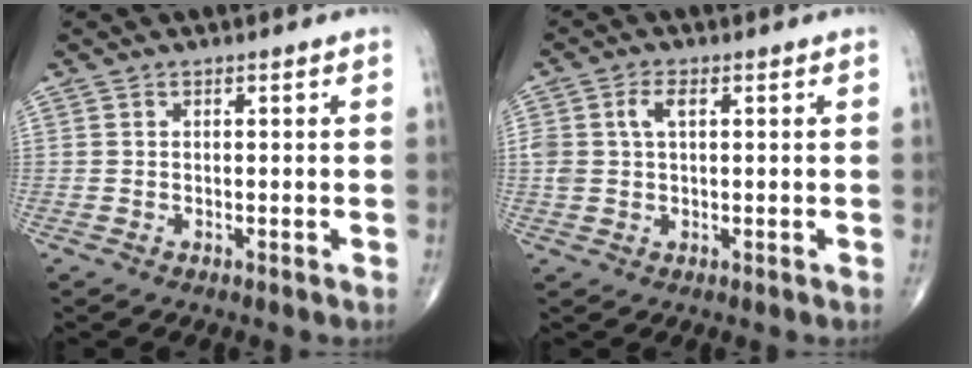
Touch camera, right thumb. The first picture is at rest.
{"total": 4.1, "force": [1.0, 2.3, 3.2], "torque": [-0.076, 0.010, 0.021]}